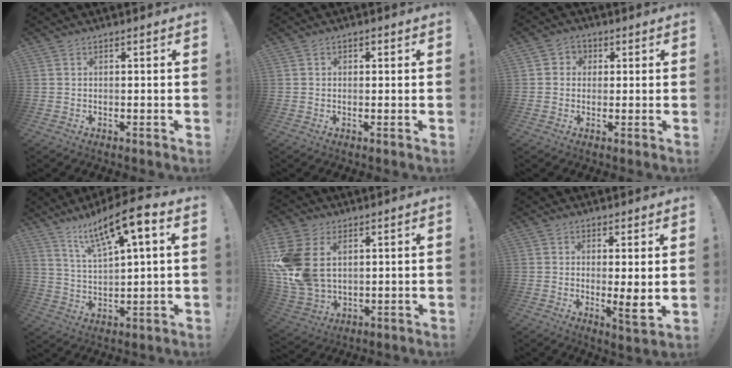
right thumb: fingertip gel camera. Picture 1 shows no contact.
{"total": 1.1, "force": [0.1, 0.9, 0.6], "torque": [-0.005, 0.002, 0.001]}
{"total": 3.7, "force": [-0.1, 3.6, 1.0], "torque": [-0.008, 0.005, -0.002]}
{"total": 13.0, "force": [7.3, 3.2, 10.2], "torque": [-0.165, -0.033, 0.116]}
{"total": 16.5, "force": [4.1, 11.8, 10.7], "torque": [-0.223, -0.018, 0.080]}
{"total": 5.7, "force": [0.6, 0.3, 5.6], "torque": [-0.059, -0.029, 0.009]}